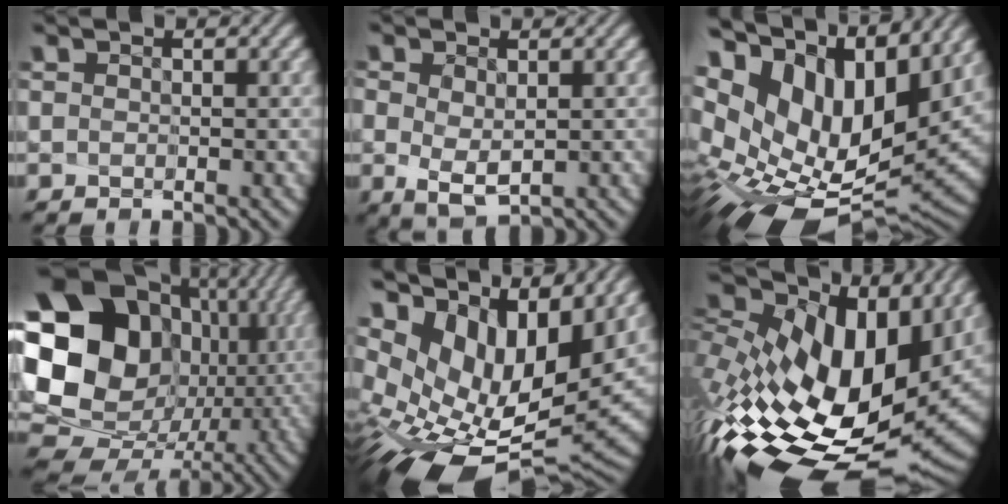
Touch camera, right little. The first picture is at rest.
{"total": 2.5, "force": [-0.8, 1.0, 2.2], "torque": [-0.039, -0.019, 0.005]}
{"total": 15.8, "force": [3.3, 9.5, 12.1], "torque": [-0.212, -0.022, 0.107]}
{"total": 21.6, "force": [1.5, 19.1, 9.9], "torque": [-0.227, 0.003, 0.028]}
{"total": 14.4, "force": [3.8, 8.1, 11.3], "torque": [-0.186, -0.014, 0.105]}
{"total": 16.1, "force": [-1.2, 9.8, 12.7], "torque": [-0.224, -0.021, -0.009]}